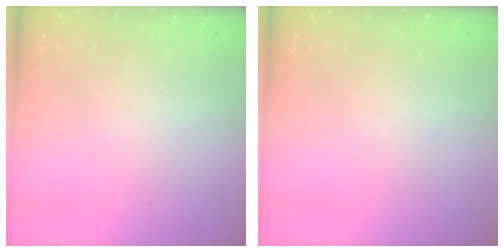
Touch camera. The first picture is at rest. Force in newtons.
{"total": 0.0}